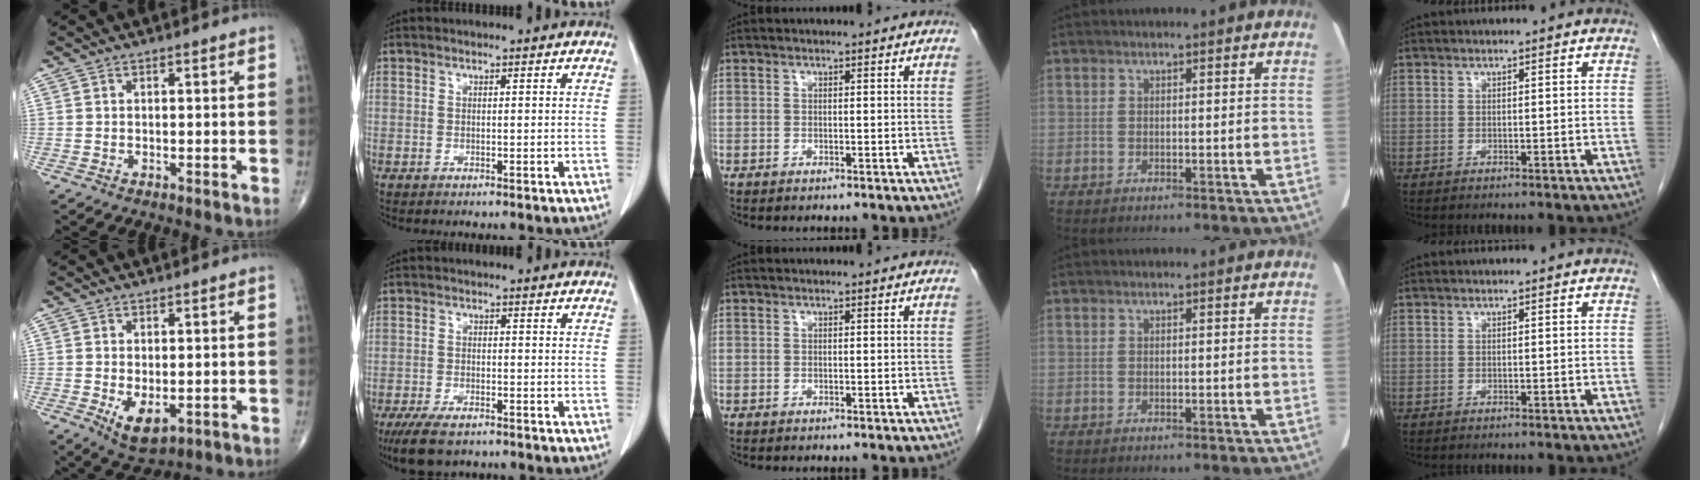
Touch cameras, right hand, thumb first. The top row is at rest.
{"thumb": {"total": 5.6, "force": [-1.0, 3.0, 4.7], "torque": [-0.071, -0.012, -0.002]}, "index": {"total": 6.7, "force": [-5.0, 2.2, 3.9], "torque": [-0.071, -0.012, -0.084]}}